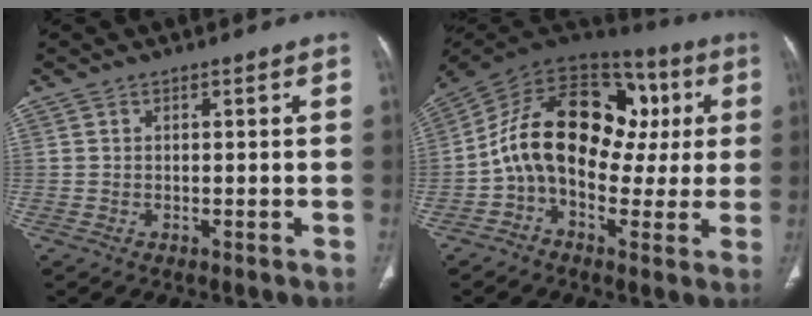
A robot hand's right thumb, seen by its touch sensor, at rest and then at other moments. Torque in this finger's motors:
{"motor_torque": [2.38, 2.52, 1.69, -1.08, 0.68]}